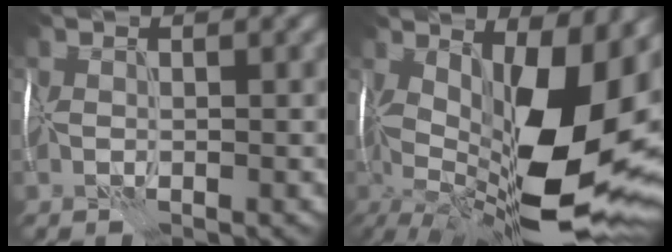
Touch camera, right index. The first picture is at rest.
{"total": 17.4, "force": [0.6, 7.4, 15.8], "torque": [-0.253, -0.002, 0.020]}